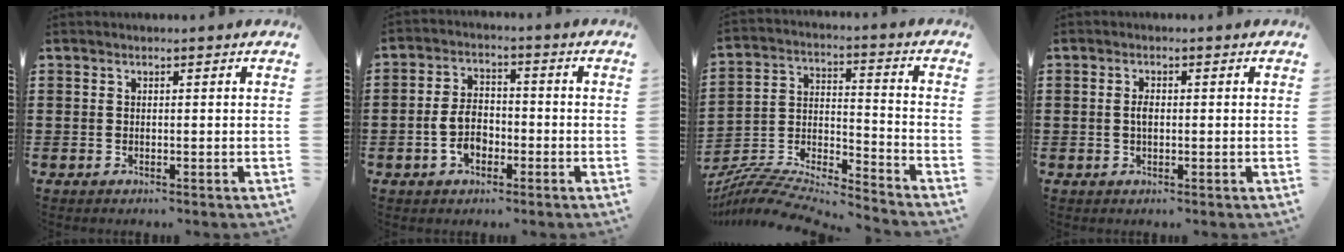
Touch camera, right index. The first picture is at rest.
{"total": 5.6, "force": [-1.8, 3.3, 4.1], "torque": [-0.095, 0.000, -0.037]}
{"total": 7.8, "force": [-7.4, 1.1, 2.1], "torque": [-0.047, -0.004, -0.151]}
{"total": 1.8, "force": [0.0, 0.8, 1.7], "torque": [-0.033, 0.002, -0.002]}